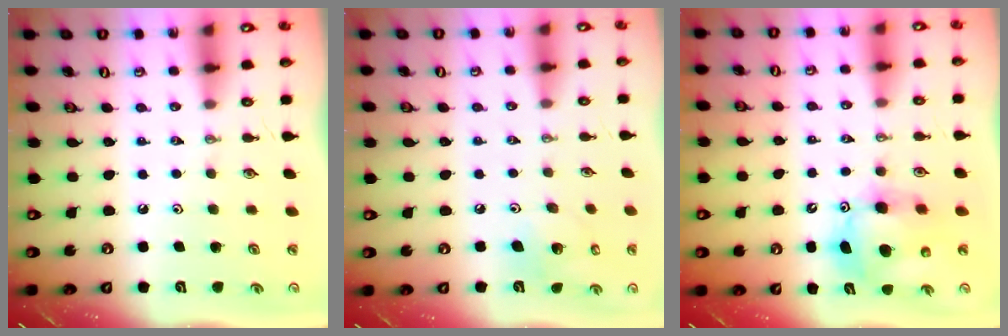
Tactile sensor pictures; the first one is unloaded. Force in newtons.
{"total": 9.4, "press": 9.2, "slide": 1.8}
{"total": 11.8, "press": 11.6, "slide": 2.3}